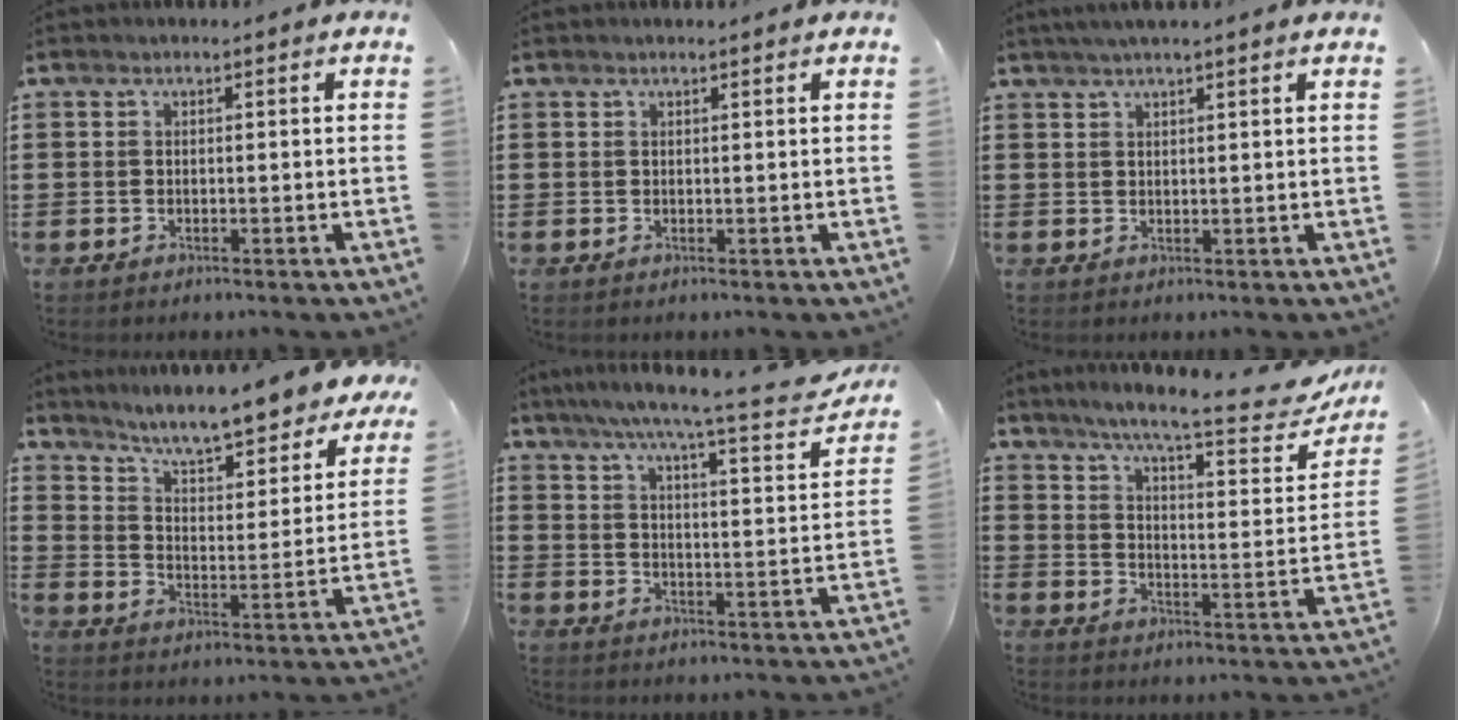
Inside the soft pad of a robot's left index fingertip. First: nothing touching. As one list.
[{"total": 0.5, "force": [0.4, 0.0, 0.3], "torque": [-0.007, 0.000, 0.009]}, {"total": 2.1, "force": [1.7, -0.2, 1.2], "torque": [-0.024, 0.004, 0.032]}, {"total": 7.2, "force": [6.8, -0.4, 2.4], "torque": [-0.075, -0.054, 0.111]}, {"total": 7.4, "force": [6.0, -0.3, 4.3], "torque": [-0.099, -0.046, 0.095]}, {"total": 9.9, "force": [8.0, 0.4, 5.8], "torque": [-0.117, -0.053, 0.127]}]